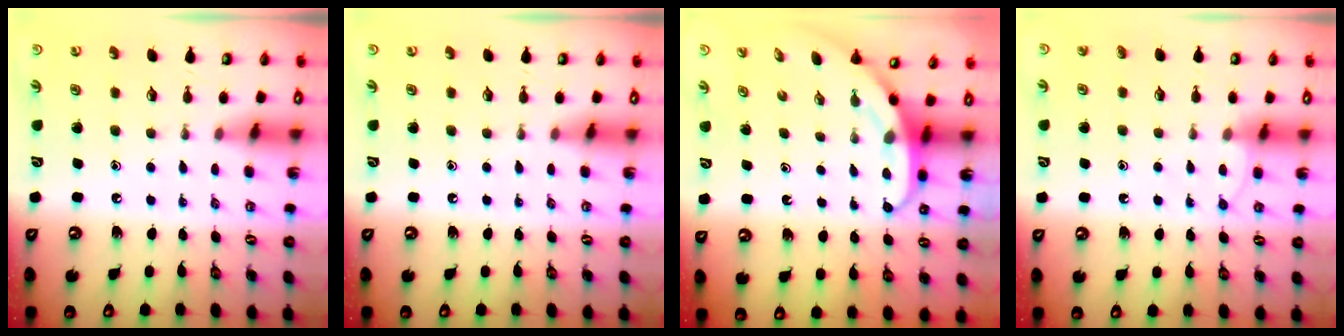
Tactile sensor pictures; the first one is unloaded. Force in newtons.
{"total": 0.0}
{"total": 4.0, "press": 3.9, "slide": 0.4}
{"total": 6.2, "press": 6.1, "slide": 0.4}